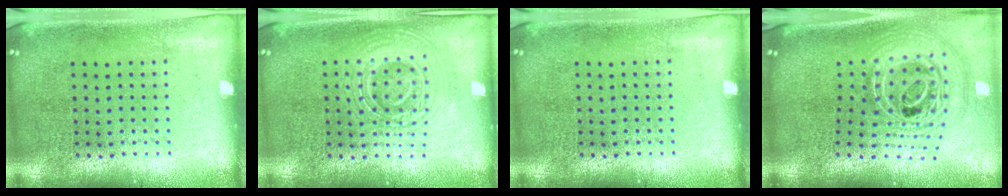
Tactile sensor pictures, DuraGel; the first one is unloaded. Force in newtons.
{"total": 2.7, "press": 2.7, "slide": 0.5}
{"total": 0.0}
{"total": 3.0, "press": 2.1, "slide": 2.1}